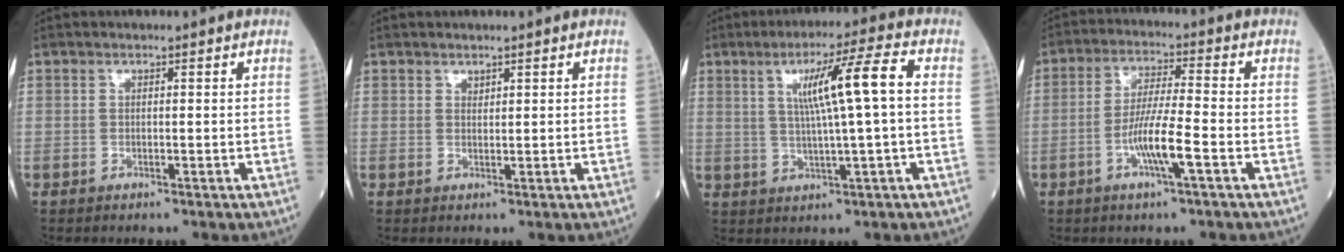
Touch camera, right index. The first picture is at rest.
{"total": 0.6, "force": [0.5, 0.2, 0.2], "torque": [-0.004, -0.002, 0.010]}
{"total": 9.2, "force": [1.6, -0.6, 9.1], "torque": [-0.152, 0.009, 0.030]}
{"total": 7.4, "force": [-2.8, 0.0, 6.9], "torque": [-0.135, -0.003, -0.054]}